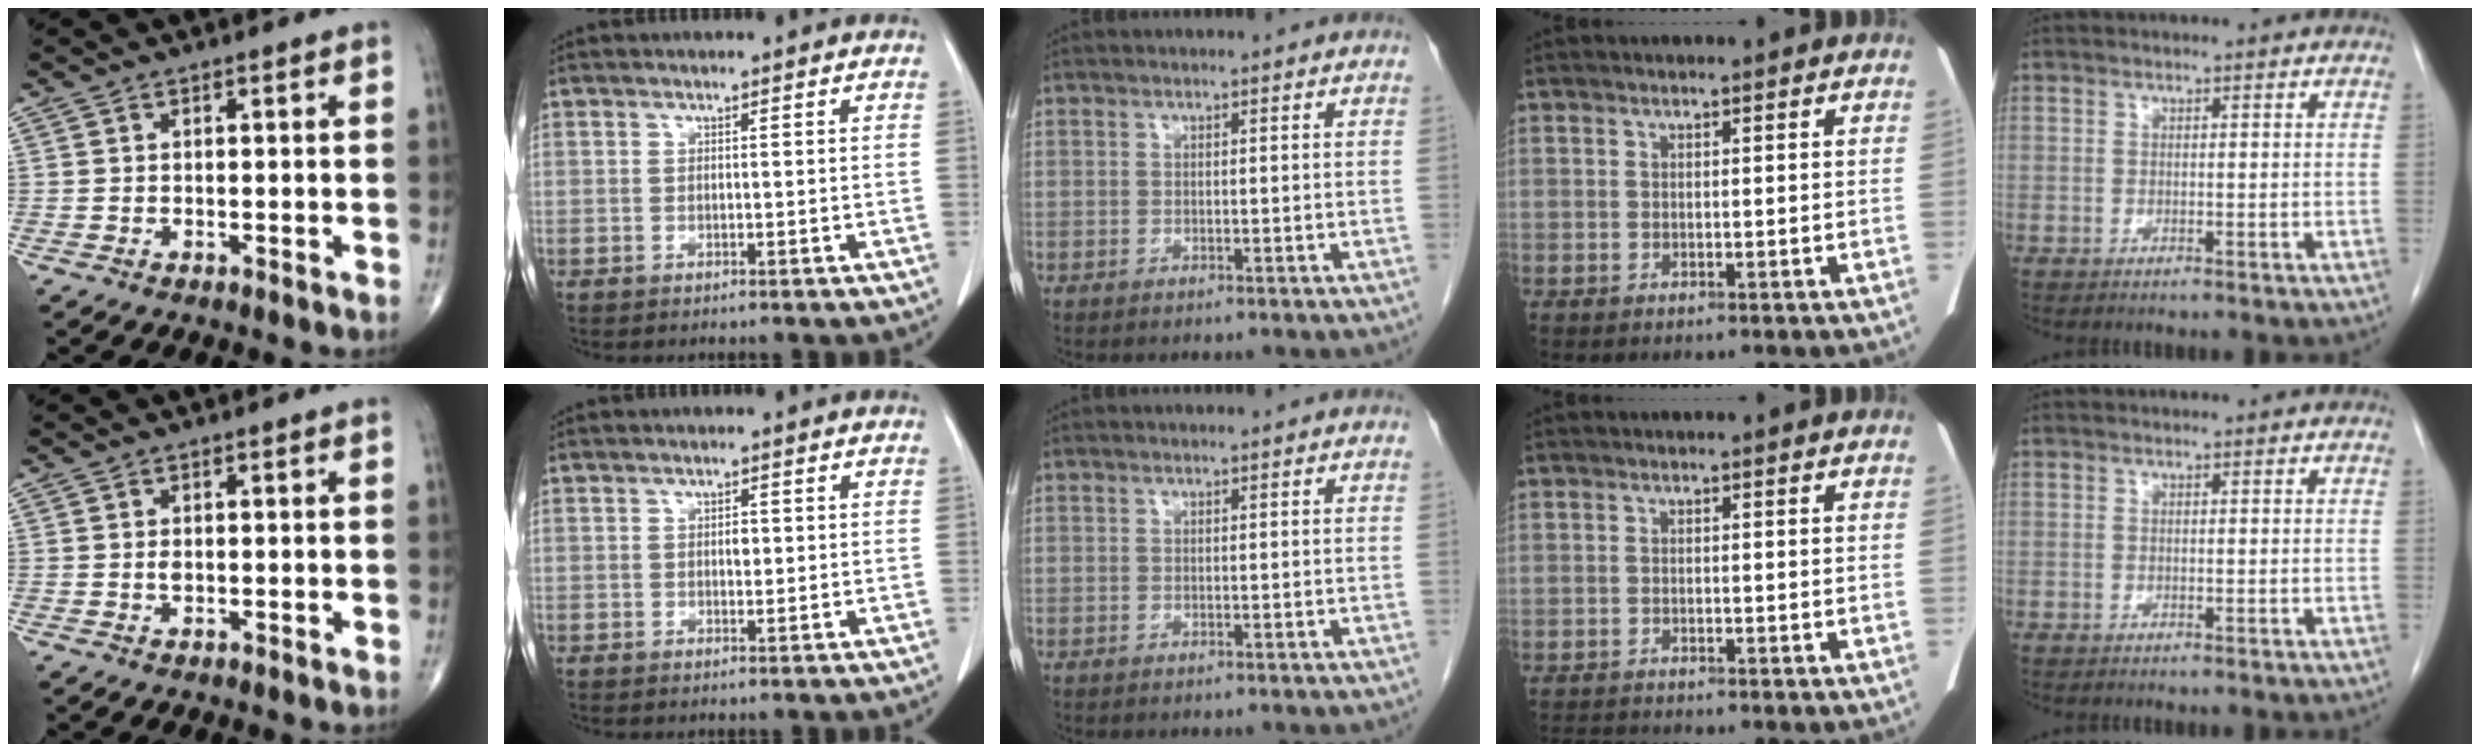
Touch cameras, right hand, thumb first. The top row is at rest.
{"thumb": {"total": 0.9, "force": [0.1, 0.4, 0.8], "torque": [-0.017, -0.003, 0.004]}, "index": {"total": 1.1, "force": [0.0, 0.3, 1.1], "torque": [-0.020, 0.001, 0.001]}, "ring": {"total": 2.3, "force": [-2.2, -0.5, 0.0], "torque": [-0.007, -0.016, -0.039]}}